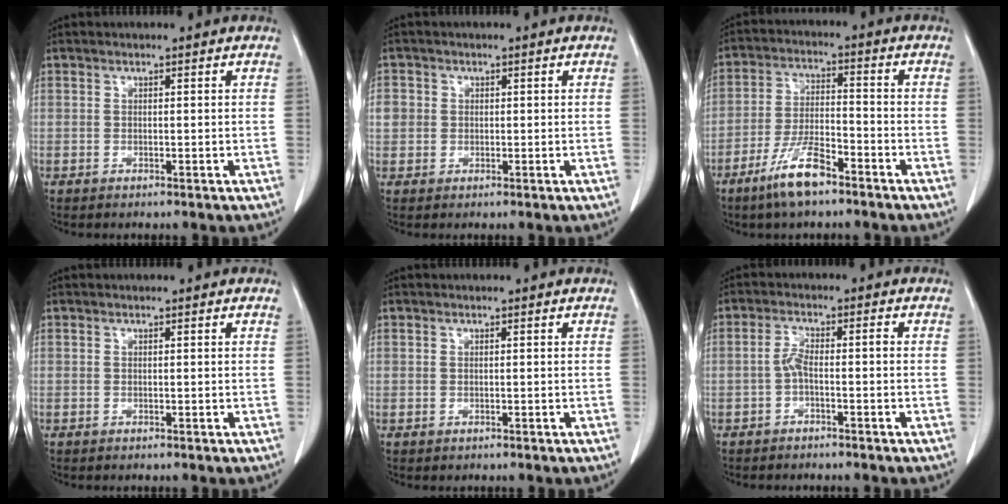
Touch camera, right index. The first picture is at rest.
{"total": 3.7, "force": [0.4, 3.4, 1.2], "torque": [-0.035, 0.016, 0.014]}
{"total": 8.4, "force": [-5.7, 2.0, 5.9], "torque": [-0.116, -0.007, -0.107]}
{"total": 0.0}
{"total": 0.6, "force": [0.0, 0.6, 0.0], "torque": [0.004, 0.004, -0.003]}
{"total": 2.8, "force": [-0.9, 0.7, 2.6], "torque": [-0.053, 0.011, -0.016]}